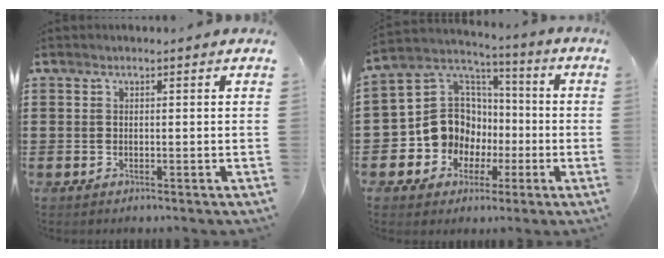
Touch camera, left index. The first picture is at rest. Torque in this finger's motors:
{"motor_torque": [1.49, 0.65, 0.60, 0.13]}